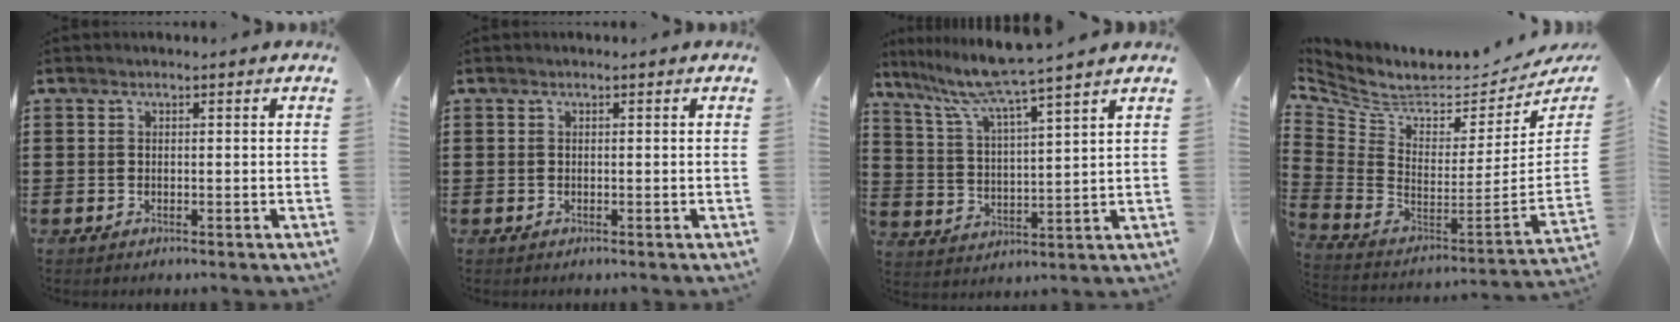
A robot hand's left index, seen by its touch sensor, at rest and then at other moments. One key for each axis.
{"total": 0.0}
{"total": 7.2, "fx": 6.3, "fy": -1.1, "fz": 3.3, "tx": -0.092, "ty": -0.047, "tz": 0.102}
{"total": 4.7, "fx": 3.7, "fy": 1.7, "fz": 2.3, "tx": -0.075, "ty": -0.053, "tz": 0.061}